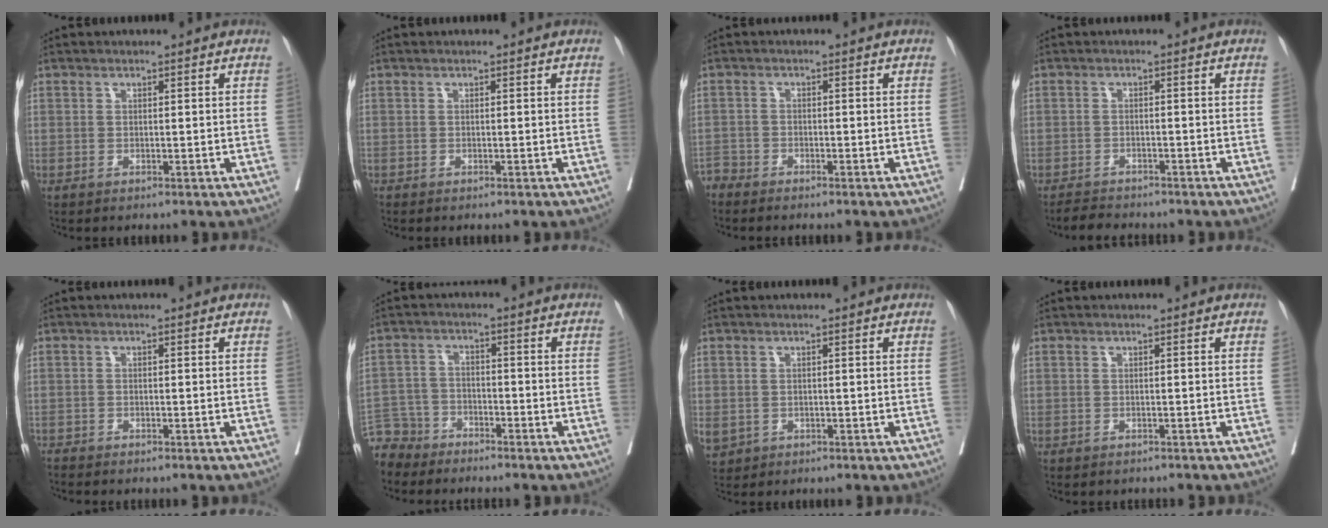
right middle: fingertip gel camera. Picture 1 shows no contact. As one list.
[{"total": 0.0}, {"total": 2.0, "force": [-2.0, 0.3, -0.3], "torque": [0.011, -0.005, -0.041]}, {"total": 3.2, "force": [-3.0, 1.0, 0.4], "torque": [-0.012, -0.008, -0.053]}, {"total": 1.9, "force": [-1.7, -0.5, 0.5], "torque": [-0.010, -0.001, -0.036]}, {"total": 7.2, "force": [-6.4, 3.1, -0.3], "torque": [0.005, 0.001, -0.130]}, {"total": 4.2, "force": [-1.5, 3.6, 1.4], "torque": [-0.038, -0.002, -0.018]}, {"total": 2.0, "force": [-1.8, 0.8, 0.4], "torque": [-0.010, -0.003, -0.026]}]